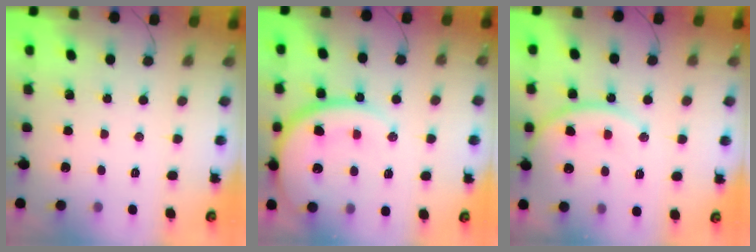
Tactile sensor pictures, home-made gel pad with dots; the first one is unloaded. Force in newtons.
{"total": 18.0, "press": 18.0, "slide": 1.7}
{"total": 14.2, "press": 14.0, "slide": 1.8}